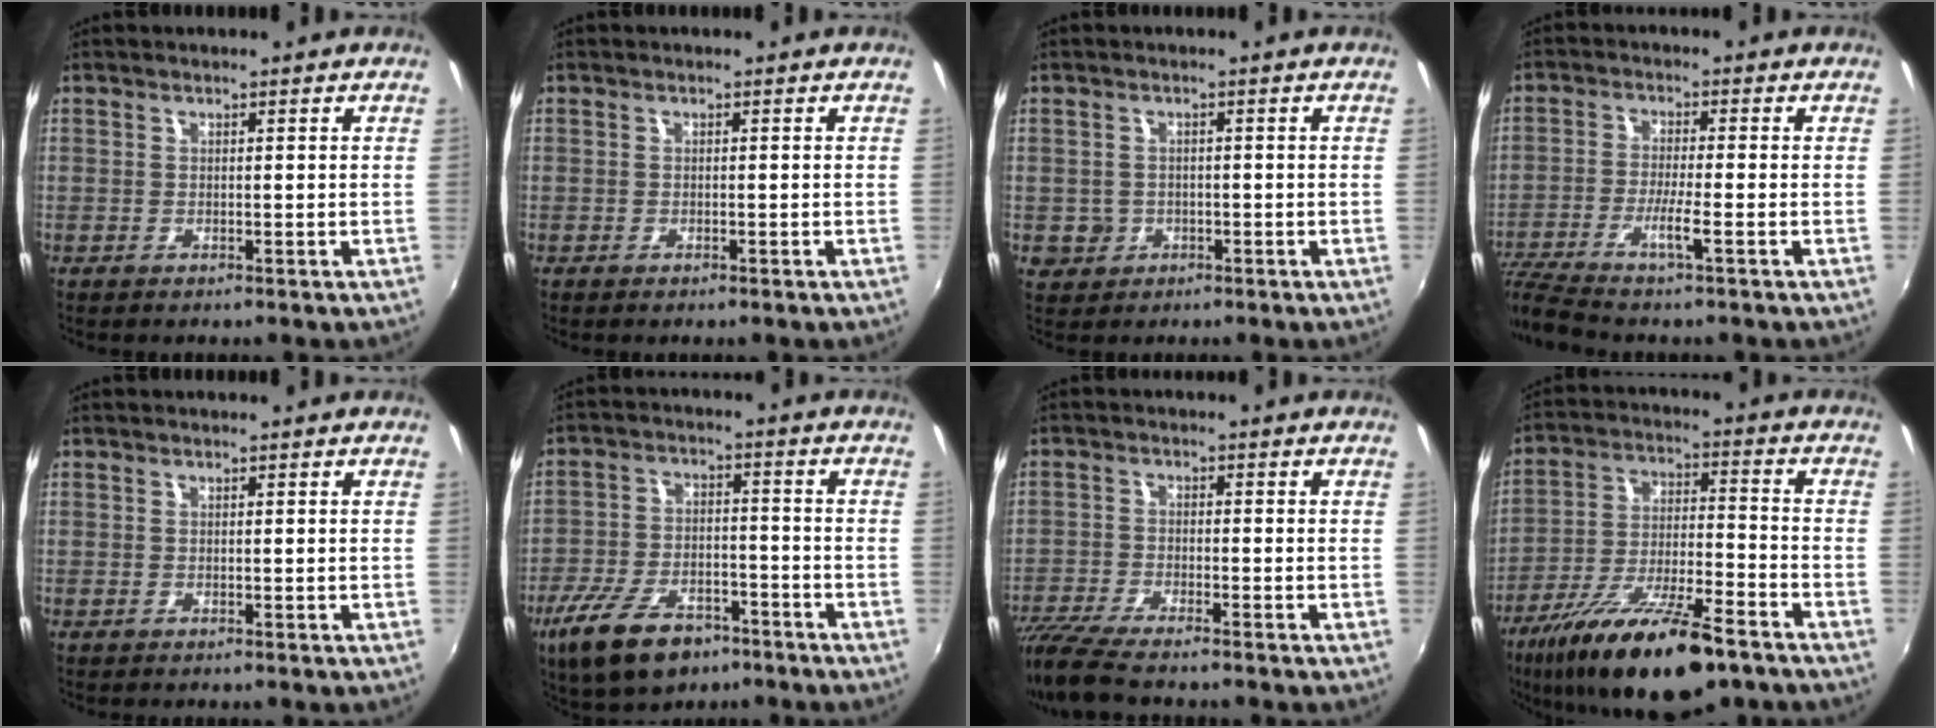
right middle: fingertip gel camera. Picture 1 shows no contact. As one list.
[{"total": 1.1, "force": [-0.8, 0.5, 0.5], "torque": [-0.010, -0.005, -0.014]}, {"total": 3.7, "force": [-0.9, 3.5, 0.9], "torque": [-0.026, 0.000, -0.009]}, {"total": 8.4, "force": [-5.7, -0.4, 6.2], "torque": [-0.135, -0.021, -0.104]}, {"total": 0.0}, {"total": 14.5, "force": [-9.3, 7.1, 8.6], "torque": [-0.192, -0.019, -0.160]}, {"total": 9.6, "force": [-8.3, 1.0, 4.6], "torque": [-0.118, -0.032, -0.154]}, {"total": 20.4, "force": [-14.3, 5.1, 13.7], "torque": [-0.254, -0.037, -0.241]}]